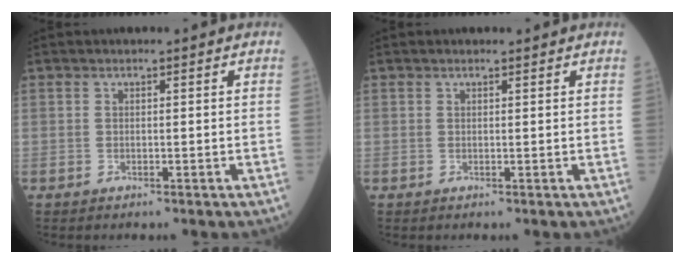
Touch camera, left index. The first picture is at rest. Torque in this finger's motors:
{"motor_torque": [-0.08, 0.02, -0.04, -0.01]}